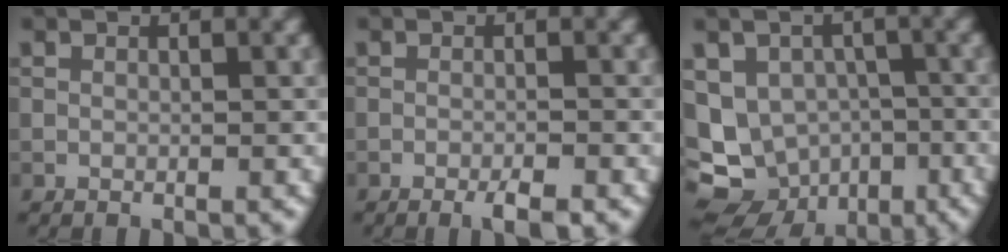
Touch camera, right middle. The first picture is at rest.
{"total": 2.1, "force": [-1.4, 0.2, 1.5], "torque": [-0.025, -0.001, -0.026]}
{"total": 12.1, "force": [-5.9, 9.8, 4.1], "torque": [-0.077, -0.035, -0.089]}